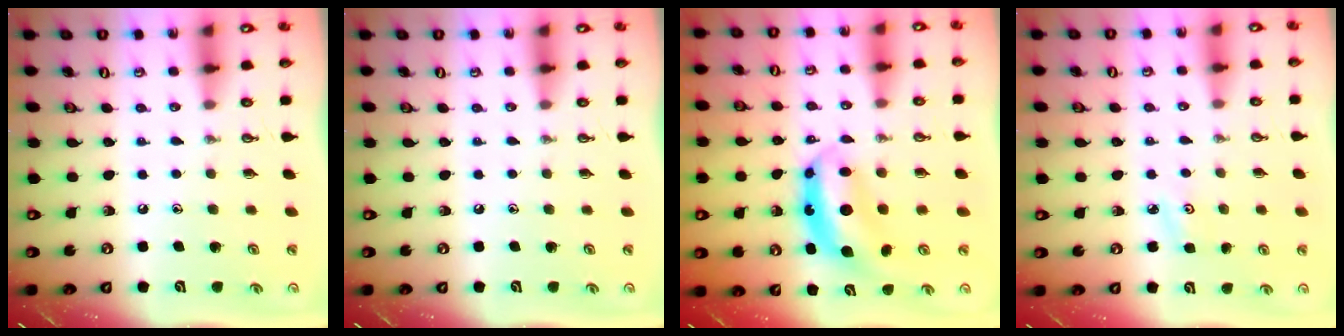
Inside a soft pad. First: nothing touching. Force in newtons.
{"total": 0.0}
{"total": 7.0, "press": 7.0, "slide": 0.8}
{"total": 3.0, "press": 3.0, "slide": 0.4}